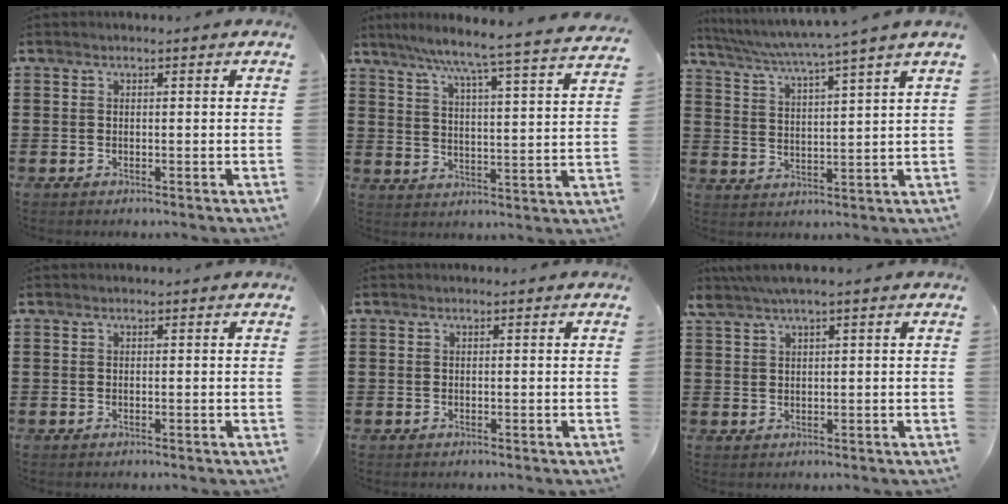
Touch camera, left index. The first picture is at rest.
{"total": 5.8, "force": [5.0, -1.6, 2.4], "torque": [-0.069, -0.046, 0.075]}
{"total": 4.0, "force": [3.4, -1.2, 1.7], "torque": [-0.051, -0.030, 0.051]}
{"total": 0.0}
{"total": 0.0}
{"total": 2.6, "force": [1.7, 0.1, 2.0], "torque": [-0.041, 0.002, 0.031]}